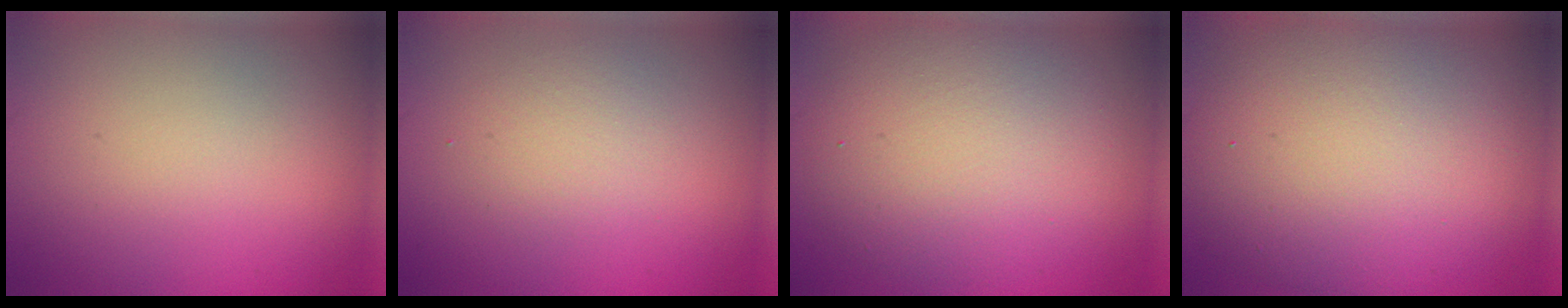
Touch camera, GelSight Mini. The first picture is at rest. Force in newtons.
{"total": 2.1, "press": 2.1, "slide": 0.0}
{"total": 7.1, "press": 7.0, "slide": 0.6}
{"total": 10.5, "press": 10.5, "slide": 0.9}